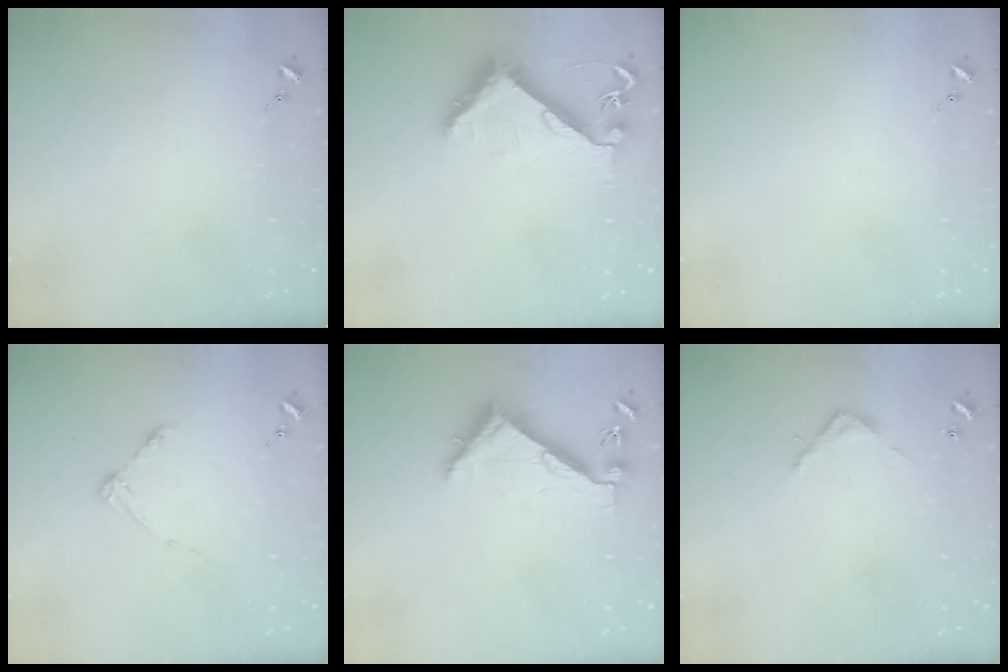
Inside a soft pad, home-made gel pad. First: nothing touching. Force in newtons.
{"total": 8.4, "press": 8.4, "slide": 0.4}
{"total": 0.0}
{"total": 4.9, "press": 4.8, "slide": 0.7}
{"total": 6.7, "press": 6.7, "slide": 0.8}
{"total": 3.2, "press": 3.2, "slide": 0.2}